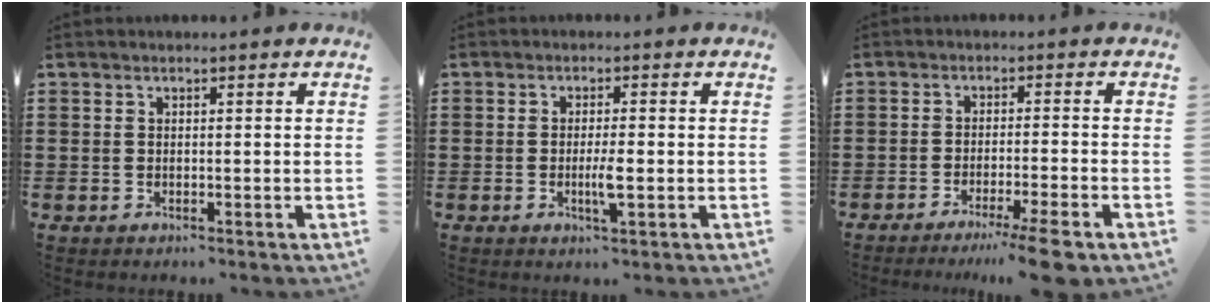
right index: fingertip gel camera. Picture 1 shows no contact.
{"total": 3.4, "force": [-0.8, 0.4, 3.3], "torque": [-0.058, -0.002, -0.014]}
{"total": 5.1, "force": [-4.0, -0.5, 3.1], "torque": [-0.047, -0.013, -0.071]}